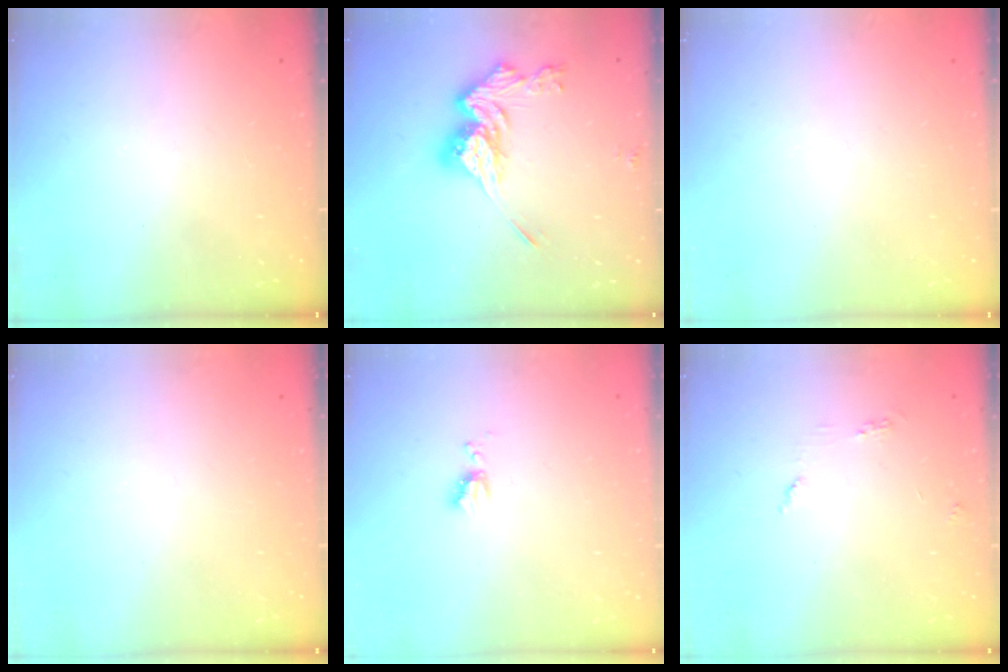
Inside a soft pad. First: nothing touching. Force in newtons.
{"total": 14.5, "press": 14.5, "slide": 0.8}
{"total": 0.0}
{"total": 0.0}
{"total": 4.9, "press": 4.8, "slide": 0.8}
{"total": 3.9, "press": 3.9, "slide": 0.3}